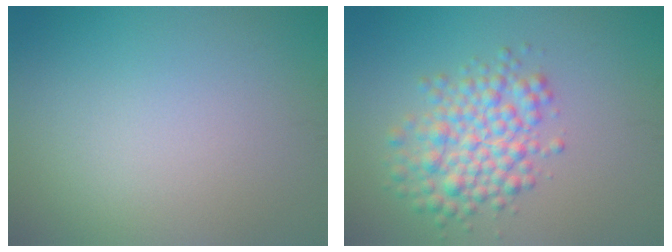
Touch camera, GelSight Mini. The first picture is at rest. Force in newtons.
{"total": 4.9, "press": 4.9, "slide": 0.1}